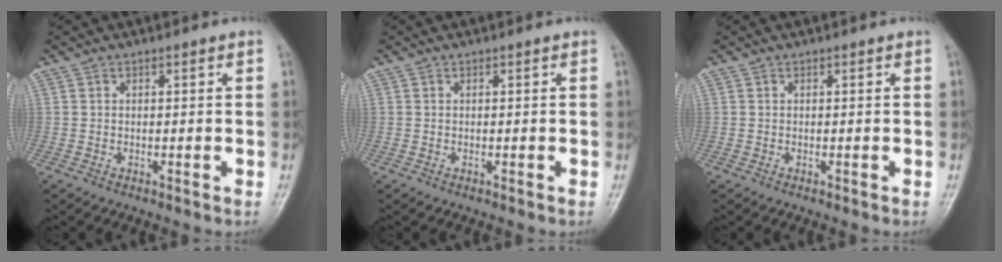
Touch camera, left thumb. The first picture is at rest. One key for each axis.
{"total": 0.0}
{"total": 0.0}